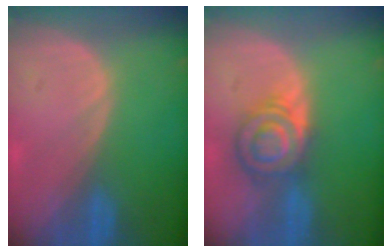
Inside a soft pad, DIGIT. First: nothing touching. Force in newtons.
{"total": 6.4, "press": 6.4, "slide": 0.1}